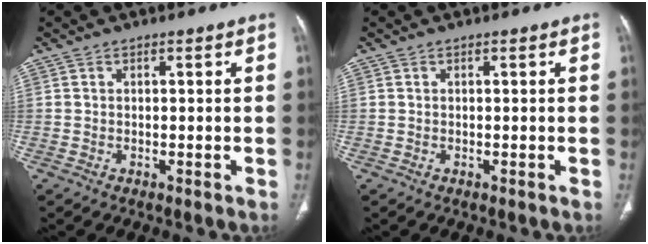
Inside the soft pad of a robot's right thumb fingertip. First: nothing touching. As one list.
[{"total": 0.0}]